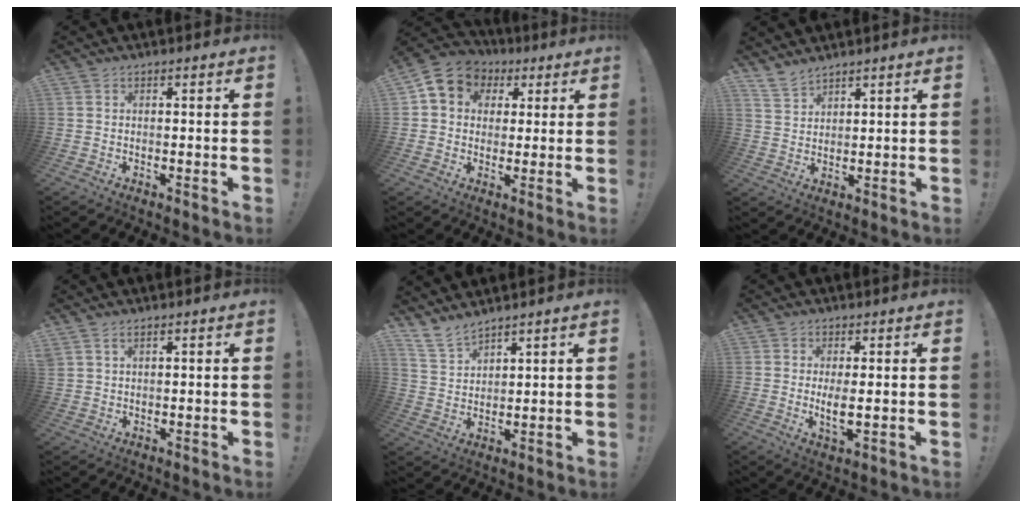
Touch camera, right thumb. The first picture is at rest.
{"total": 8.9, "force": [3.0, 7.6, 3.6], "torque": [-0.046, -0.009, 0.060]}
{"total": 5.0, "force": [4.5, 1.9, 1.3], "torque": [-0.029, -0.026, 0.087]}
{"total": 2.2, "force": [1.5, 1.0, 1.3], "torque": [-0.022, -0.005, 0.027]}
{"total": 6.9, "force": [6.0, 2.6, 2.1], "torque": [-0.050, -0.034, 0.118]}
{"total": 4.5, "force": [0.6, 1.2, 4.3], "torque": [-0.066, -0.018, 0.007]}